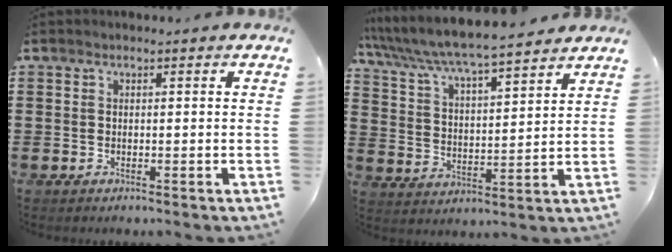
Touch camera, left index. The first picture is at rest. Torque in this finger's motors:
{"motor_torque": [1.34, -0.80, 1.05, 0.21]}